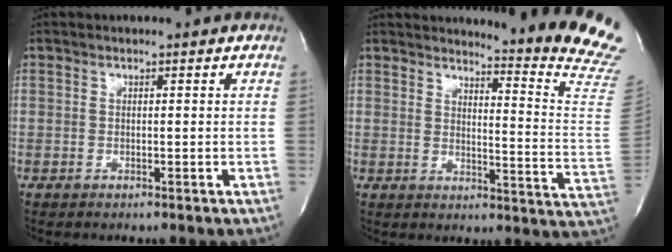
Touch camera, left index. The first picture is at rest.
{"total": 18.2, "force": [17.7, -1.5, 4.1], "torque": [-0.061, -0.178, 0.185]}